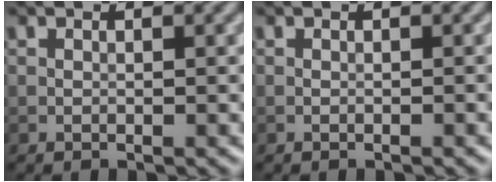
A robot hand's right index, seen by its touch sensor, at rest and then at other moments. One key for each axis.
{"total": 0.0}